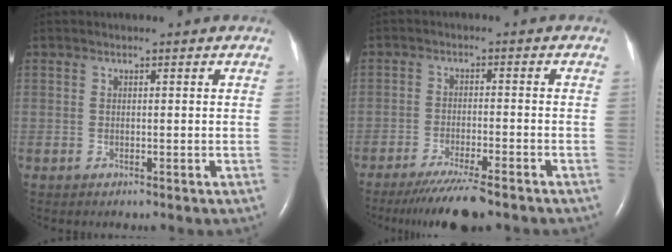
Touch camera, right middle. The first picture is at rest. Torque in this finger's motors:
{"motor_torque": [0.81, -0.80, 0.12, 0.07]}